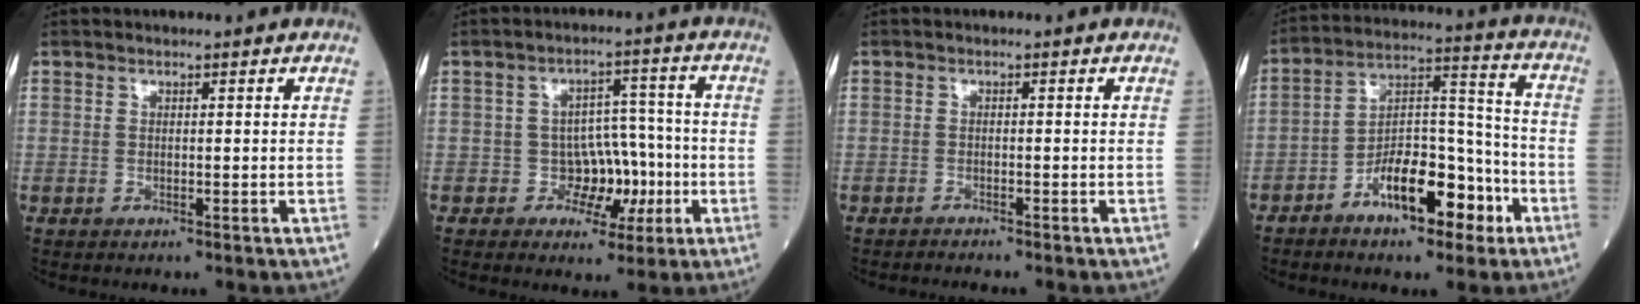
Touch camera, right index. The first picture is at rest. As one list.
[{"total": 5.8, "force": [-1.5, 4.8, 2.8], "torque": [-0.017, 0.019, -0.017]}, {"total": 1.3, "force": [-1.2, -0.2, 0.0], "torque": [-0.003, -0.002, -0.019]}, {"total": 12.0, "force": [-6.3, 4.9, 8.9], "torque": [-0.156, 0.029, -0.097]}]